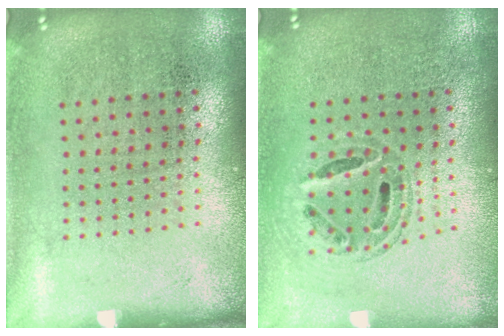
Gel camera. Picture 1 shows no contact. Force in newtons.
{"total": 0.7, "press": 0.7, "slide": 0.2}